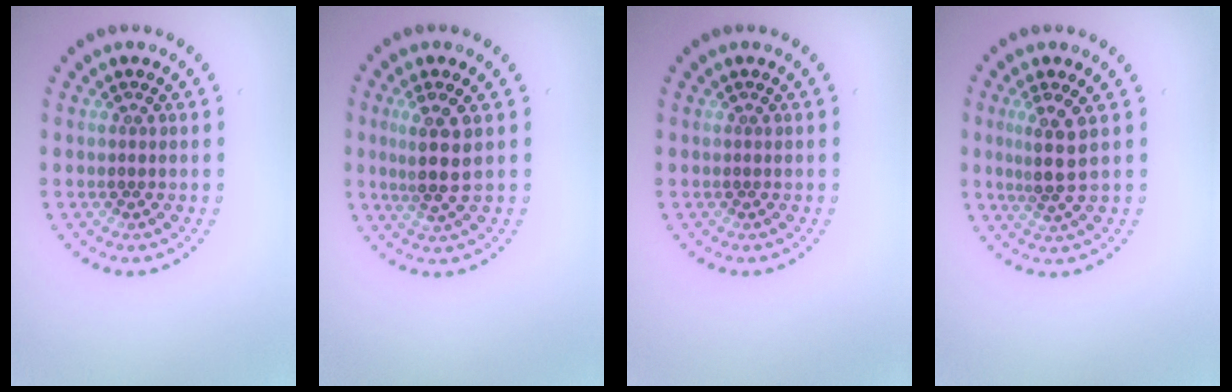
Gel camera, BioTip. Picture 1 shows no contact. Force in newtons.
{"total": 3.1, "press": 2.6, "slide": 1.7}
{"total": 0.0}
{"total": 2.8, "press": 2.3, "slide": 1.6}